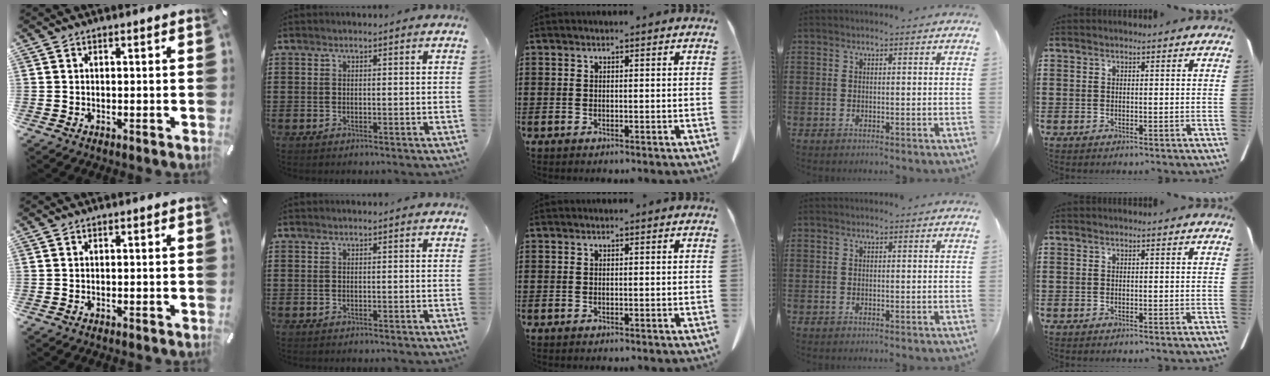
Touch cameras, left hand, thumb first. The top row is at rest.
{}